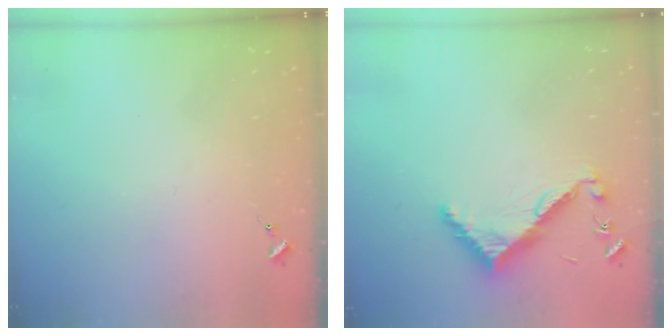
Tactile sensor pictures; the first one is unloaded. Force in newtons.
{"total": 8.0, "press": 7.9, "slide": 0.4}